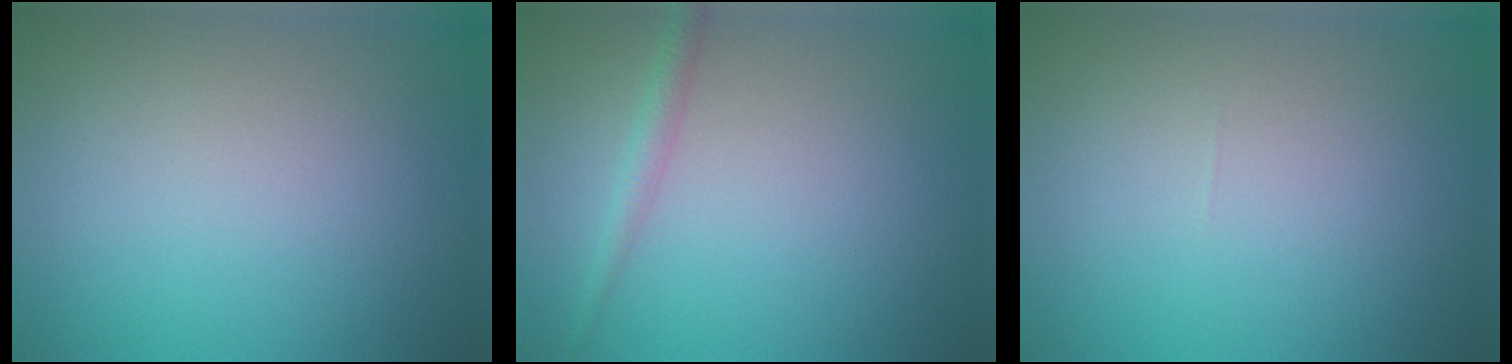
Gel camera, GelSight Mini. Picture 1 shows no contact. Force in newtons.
{"total": 1.6, "press": 1.5, "slide": 0.2}
{"total": 0.0}